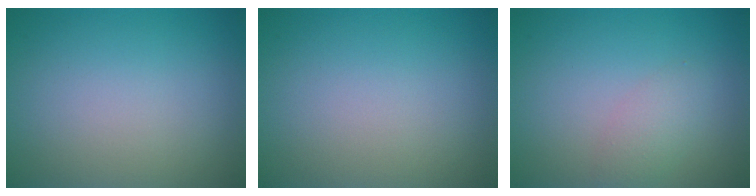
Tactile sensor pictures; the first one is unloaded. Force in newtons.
{"total": 0.0}
{"total": 1.8, "press": 1.8, "slide": 0.0}